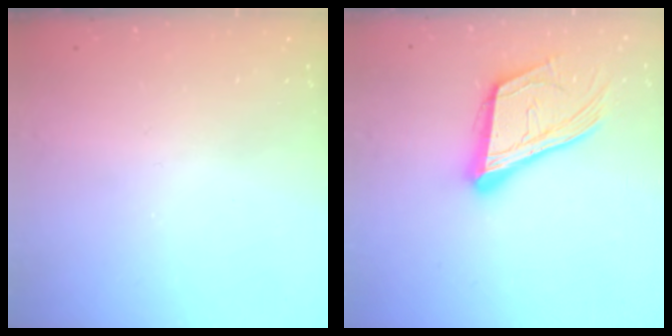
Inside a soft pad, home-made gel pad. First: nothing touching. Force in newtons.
{"total": 21.0, "press": 20.8, "slide": 2.7}